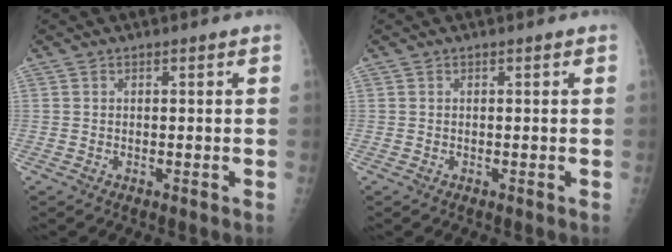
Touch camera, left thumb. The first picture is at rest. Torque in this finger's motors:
{"motor_torque": [0.01, 0.01, -0.08, -0.08, 0.00]}